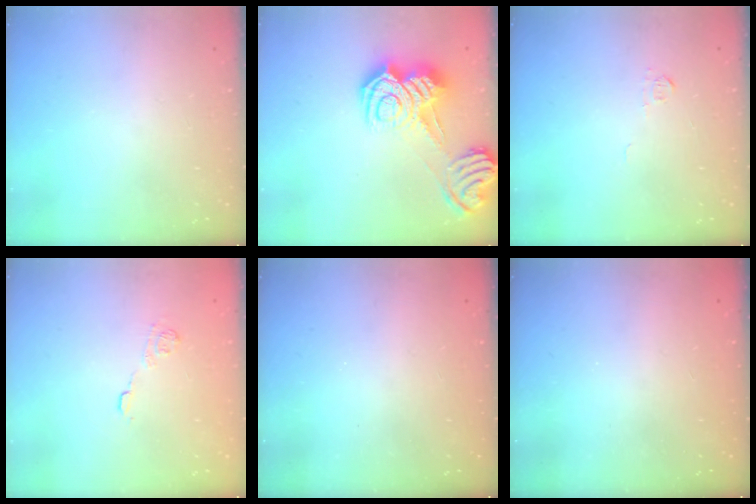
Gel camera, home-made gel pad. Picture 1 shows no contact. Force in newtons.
{"total": 15.2, "press": 15.1, "slide": 0.9}
{"total": 3.6, "press": 3.5, "slide": 0.6}
{"total": 9.2, "press": 9.2, "slide": 1.0}
{"total": 2.5, "press": 2.4, "slide": 0.8}
{"total": 2.3, "press": 2.2, "slide": 0.7}